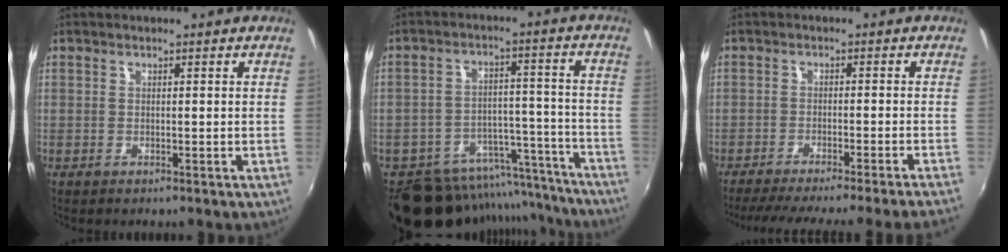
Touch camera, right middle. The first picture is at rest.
{"total": 18.5, "force": [-16.0, 7.8, 5.2], "torque": [-0.100, 0.044, -0.206]}
{"total": 15.4, "force": [-13.8, -2.2, 6.7], "torque": [-0.124, -0.028, -0.199]}